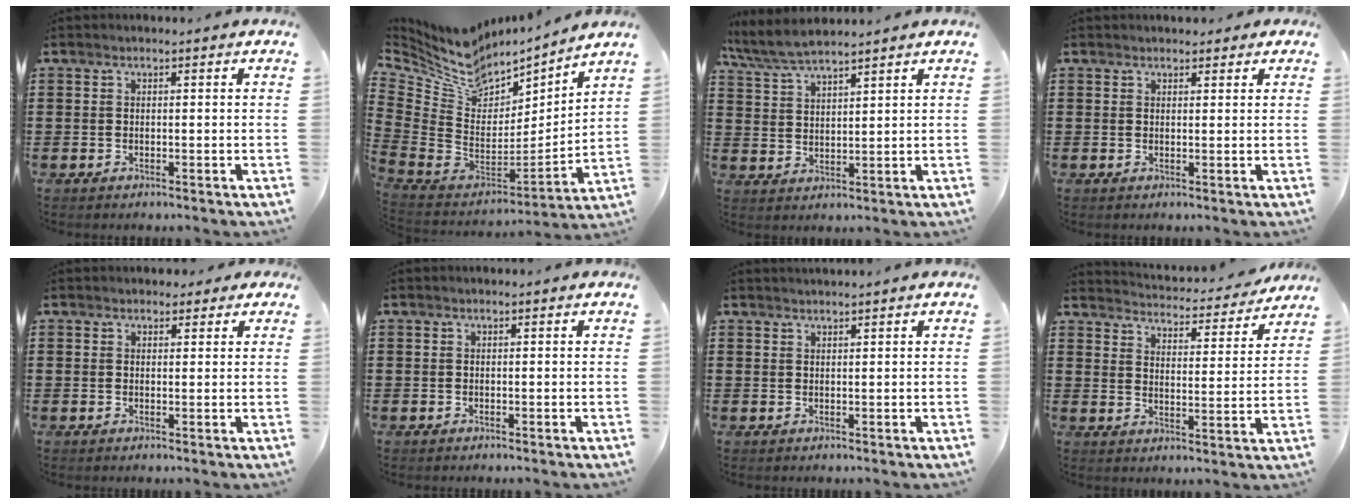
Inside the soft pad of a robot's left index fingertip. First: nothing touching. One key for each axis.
{"total": 7.7, "fx": 6.1, "fy": 4.1, "fz": 2.4, "tx": -0.097, "ty": -0.054, "tz": 0.111}
{"total": 5.4, "fx": 4.9, "fy": 0.8, "fz": 2.1, "tx": -0.056, "ty": -0.012, "tz": 0.091}
{"total": 1.5, "fx": 1.3, "fy": 0.7, "fz": 0.2, "tx": -0.007, "ty": 0.005, "tz": 0.025}
{"total": 1.7, "fx": 1.2, "fy": 1.2, "fz": 0.2, "tx": -0.001, "ty": 0.005, "tz": 0.022}
{"total": 0.0}
{"total": 0.9, "fx": 0.9, "fy": -0.1, "fz": 0.1, "tx": -0.002, "ty": -0.003, "tz": 0.018}
{"total": 3.9, "fx": 3.9, "fy": -0.3, "fz": 0.4, "tx": -0.022, "ty": -0.037, "tz": 0.060}